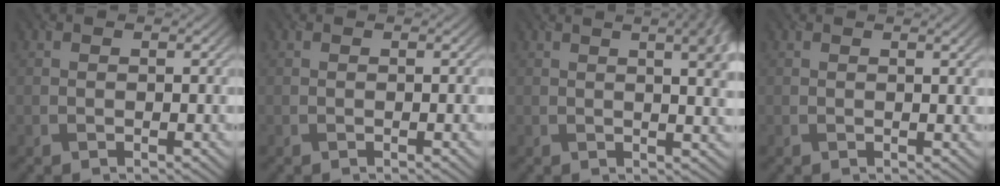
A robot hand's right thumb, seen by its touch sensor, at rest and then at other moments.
{"total": 0.6, "force": [0.1, -0.2, 0.5], "torque": [-0.011, 0.001, 0.000]}
{"total": 7.9, "force": [3.0, 2.7, 6.8], "torque": [-0.063, 0.021, 0.028]}
{"total": 1.5, "force": [1.0, -0.1, 1.1], "torque": [-0.014, 0.000, 0.016]}